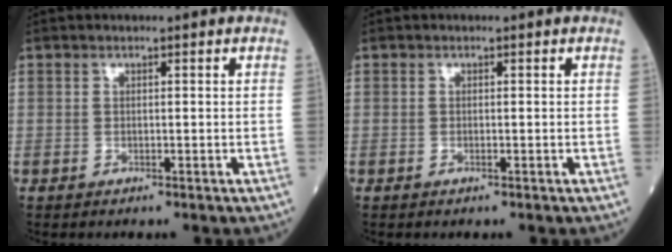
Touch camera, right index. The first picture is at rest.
{"total": 0.0}